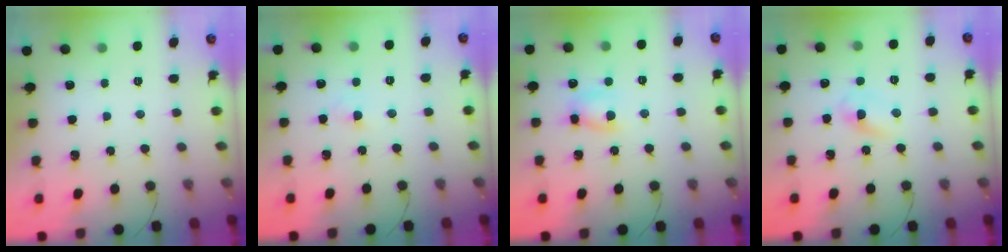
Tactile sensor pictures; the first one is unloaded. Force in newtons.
{"total": 2.6, "press": 2.4, "slide": 0.9}
{"total": 5.9, "press": 5.8, "slide": 0.7}
{"total": 2.9, "press": 2.7, "slide": 1.2}